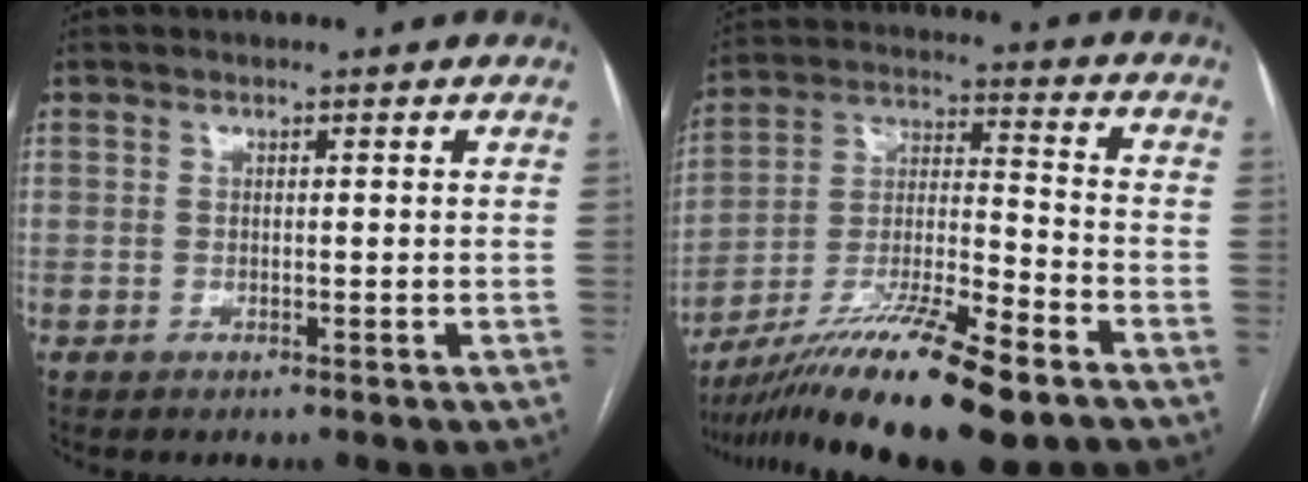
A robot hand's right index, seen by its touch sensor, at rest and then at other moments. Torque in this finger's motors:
{"motor_torque": [1.39, -0.75, 1.05, 0.21]}